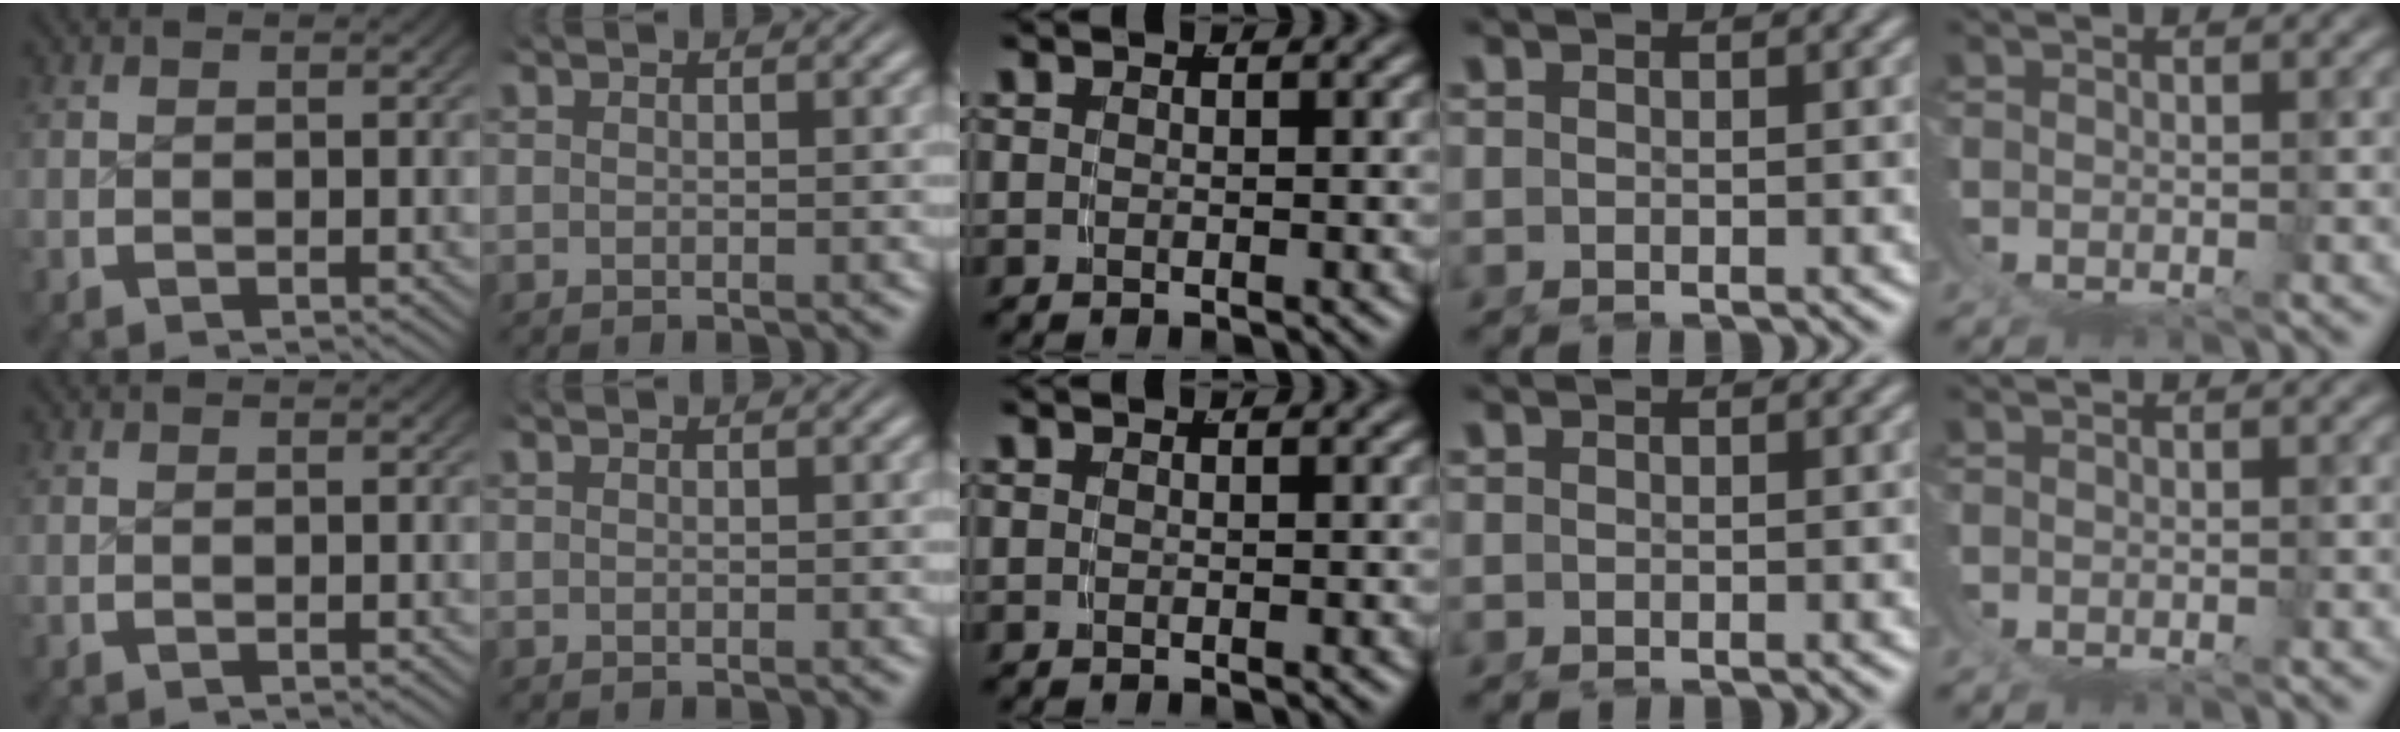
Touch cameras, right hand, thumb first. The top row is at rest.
{}